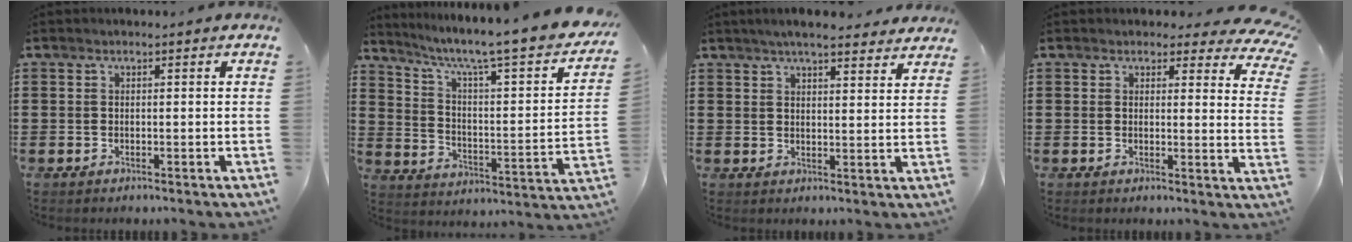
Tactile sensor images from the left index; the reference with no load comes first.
{"total": 6.6, "force": [4.9, 0.3, 4.5], "torque": [-0.099, -0.049, 0.069]}
{"total": 4.7, "force": [4.3, 0.3, 1.9], "torque": [-0.047, -0.009, 0.078]}
{"total": 3.6, "force": [3.0, 1.0, 1.6], "torque": [-0.028, -0.010, 0.052]}